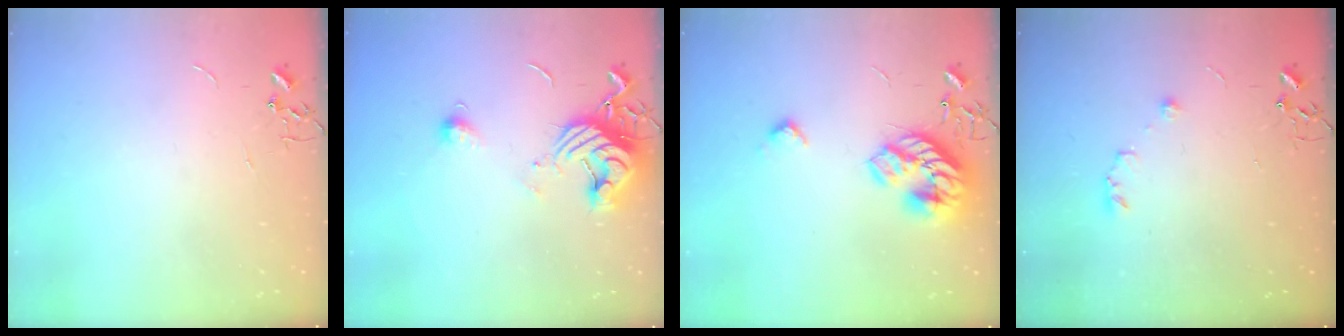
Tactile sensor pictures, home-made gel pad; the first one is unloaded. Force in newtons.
{"total": 12.9, "press": 12.8, "slide": 1.3}
{"total": 19.2, "press": 19.2, "slide": 0.6}
{"total": 5.8, "press": 5.8, "slide": 0.5}